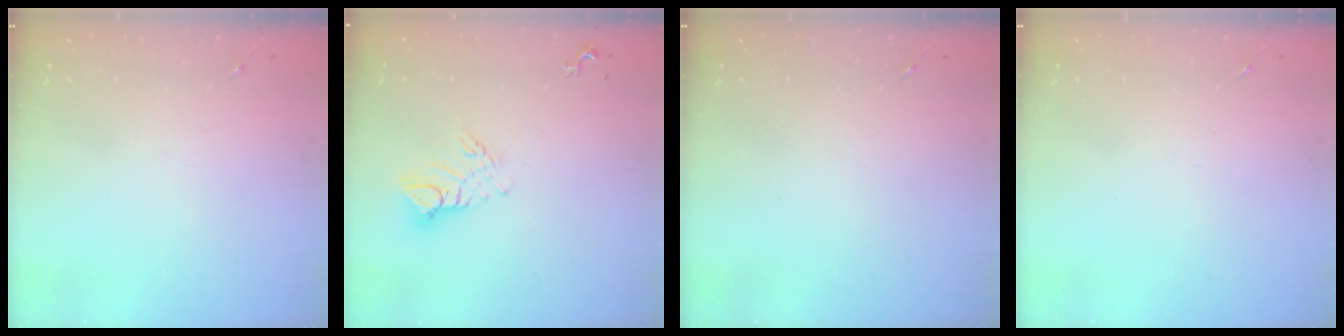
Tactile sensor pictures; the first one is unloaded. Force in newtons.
{"total": 8.7, "press": 8.6, "slide": 0.9}
{"total": 0.0}
{"total": 0.0}